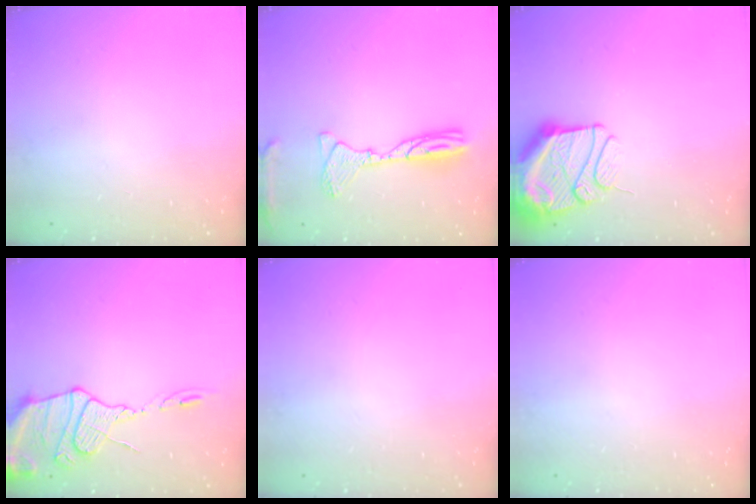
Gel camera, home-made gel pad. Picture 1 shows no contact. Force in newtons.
{"total": 15.3, "press": 13.3, "slide": 7.6}
{"total": 14.4, "press": 14.3, "slide": 1.9}
{"total": 14.6, "press": 14.5, "slide": 1.9}
{"total": 0.0}
{"total": 0.0}